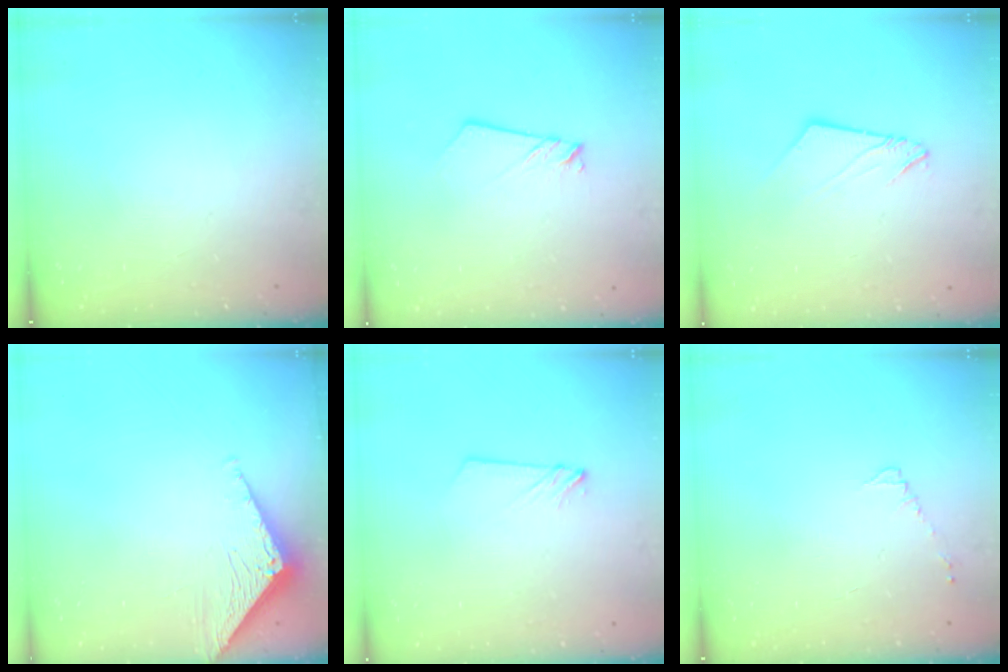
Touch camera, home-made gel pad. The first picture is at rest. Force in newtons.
{"total": 2.5, "press": 2.5, "slide": 0.1}
{"total": 5.8, "press": 5.8, "slide": 0.3}
{"total": 3.3, "press": 3.3, "slide": 0.2}
{"total": 2.8, "press": 2.8, "slide": 0.3}
{"total": 4.3, "press": 4.3, "slide": 0.6}